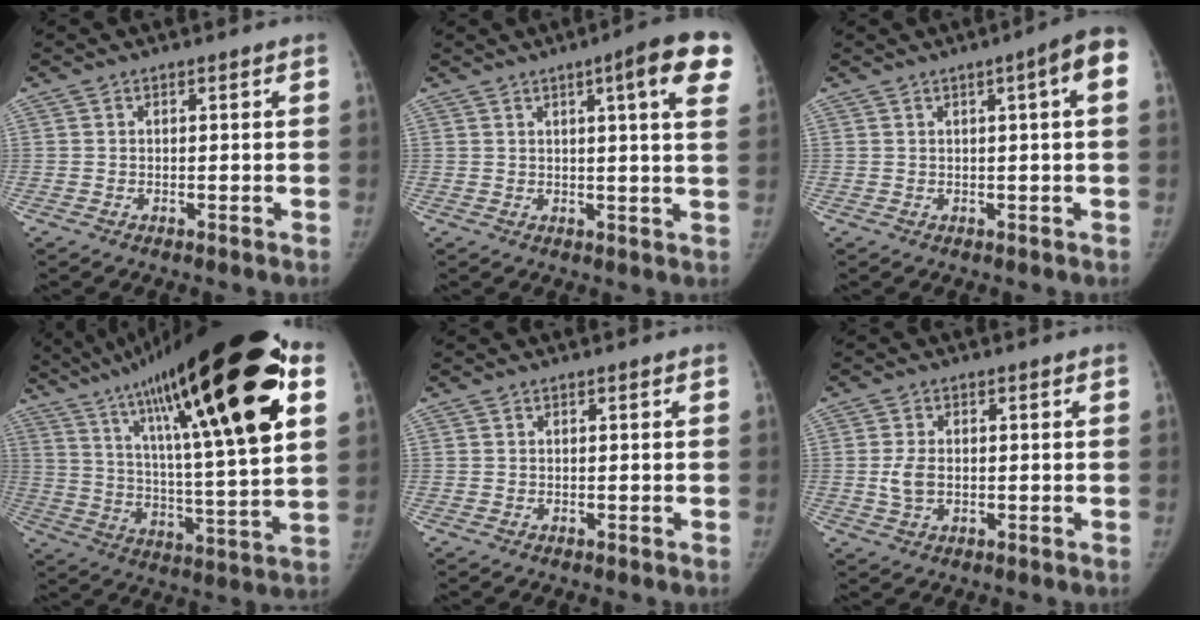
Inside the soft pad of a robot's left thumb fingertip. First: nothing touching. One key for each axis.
{"total": 11.2, "fx": 5.1, "fy": 1.2, "fz": 9.9, "tx": -0.114, "ty": -0.011, "tz": 0.050}
{"total": 5.8, "fx": 1.4, "fy": 0.3, "fz": 5.6, "tx": -0.074, "ty": 0.013, "tz": 0.014}
{"total": 34.7, "fx": 17.7, "fy": 6.2, "fz": 29.2, "tx": -0.432, "ty": -0.014, "tz": 0.293}
{"total": 0.0}
{"total": 3.9, "fx": -0.1, "fy": 2.6, "fz": 2.8, "tx": -0.057, "ty": 0.001, "tz": 0.001}